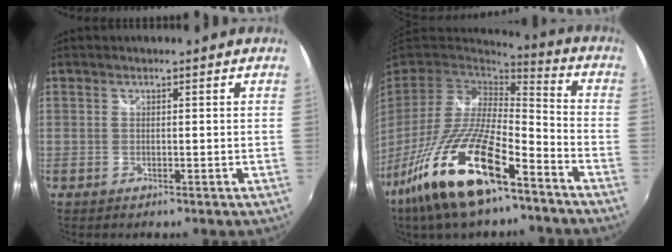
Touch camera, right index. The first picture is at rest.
{"total": 22.7, "force": [-14.0, 6.5, 16.6], "torque": [-0.339, -0.039, -0.260]}